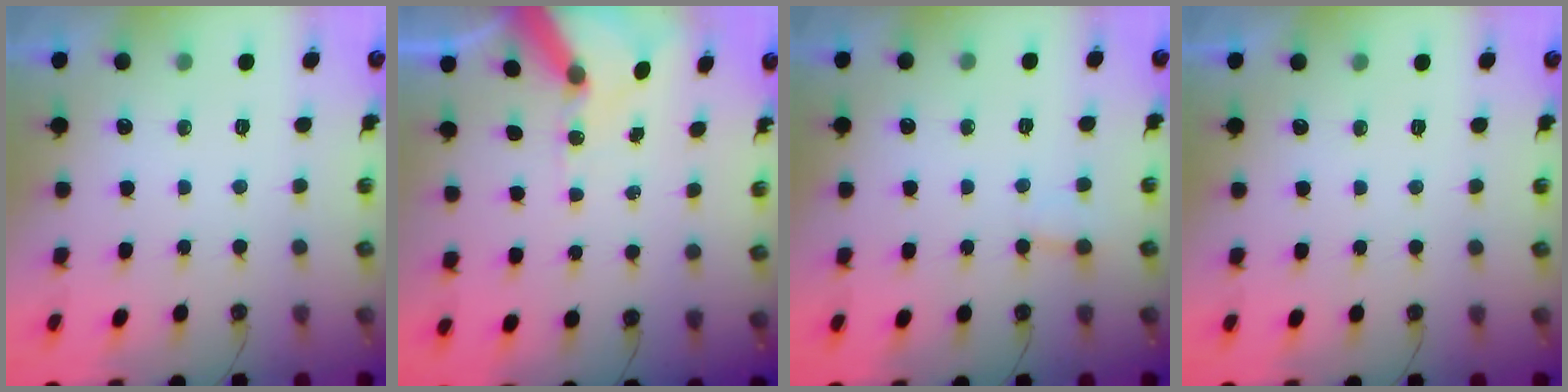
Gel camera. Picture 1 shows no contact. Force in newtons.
{"total": 10.0, "press": 9.9, "slide": 1.5}
{"total": 2.7, "press": 2.7, "slide": 0.2}
{"total": 0.0}